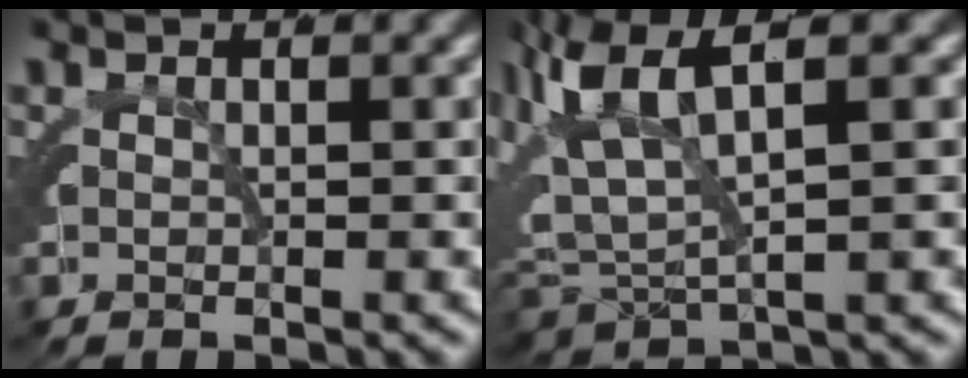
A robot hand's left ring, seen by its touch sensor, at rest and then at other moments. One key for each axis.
{"total": 7.2, "fx": 1.8, "fy": 5.1, "fz": 4.7, "tx": -0.116, "ty": 0.001, "tz": 0.025}